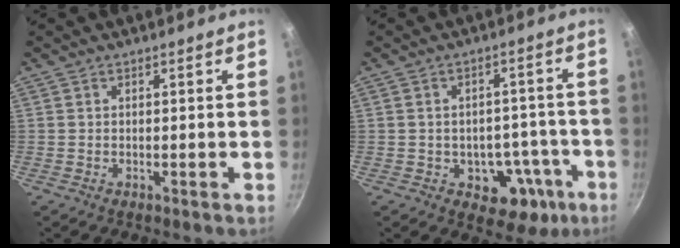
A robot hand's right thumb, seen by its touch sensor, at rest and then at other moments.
{"total": 10.9, "force": [-4.4, 8.0, 6.1], "torque": [-0.023, 0.040, -0.042]}